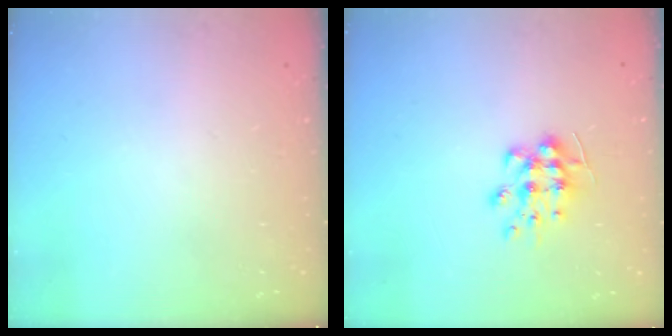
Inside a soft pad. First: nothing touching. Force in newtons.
{"total": 8.4, "press": 8.4, "slide": 0.6}